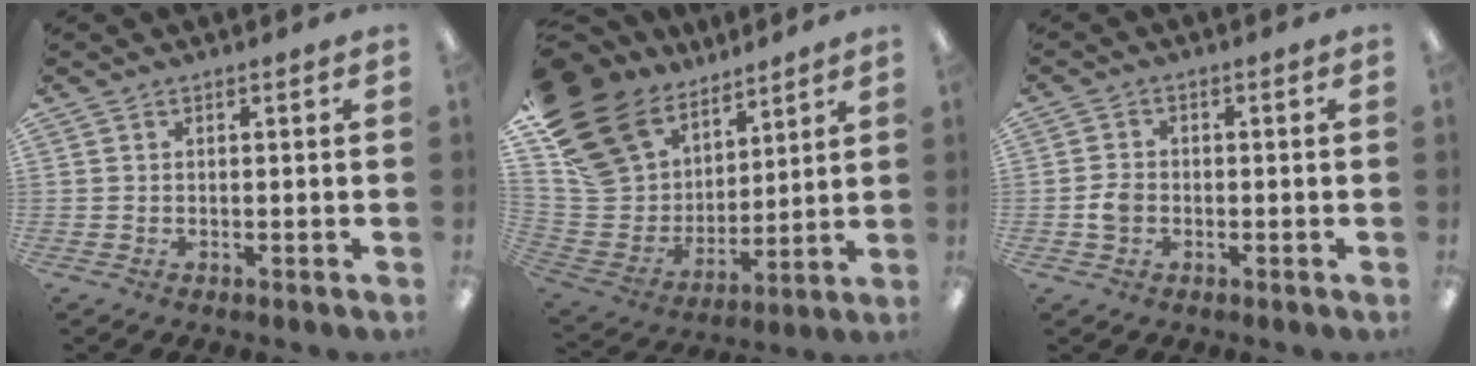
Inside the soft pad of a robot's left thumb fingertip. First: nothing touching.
{"total": 21.3, "force": [13.8, 13.5, 9.0], "torque": [-0.205, -0.074, 0.275]}
{"total": 3.4, "force": [-0.7, 2.7, 1.9], "torque": [-0.033, 0.007, -0.013]}